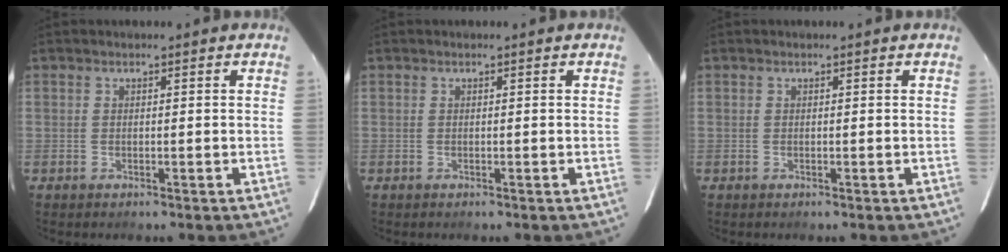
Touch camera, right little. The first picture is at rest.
{"total": 0.0}
{"total": 0.0}